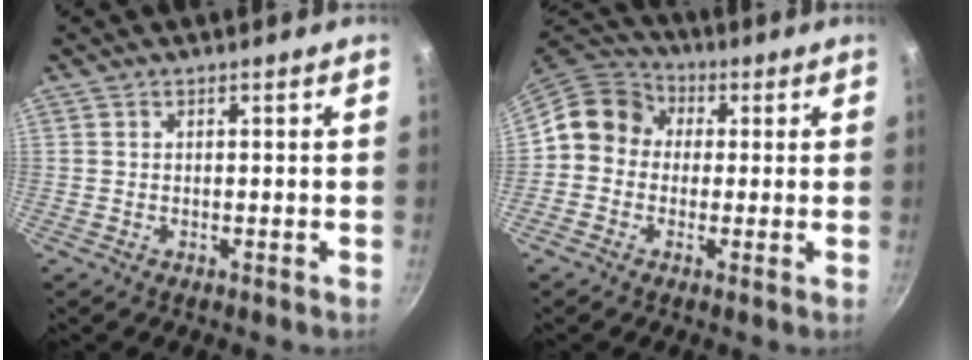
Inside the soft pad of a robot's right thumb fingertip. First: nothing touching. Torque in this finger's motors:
{"motor_torque": [0.74, 0.93, 0.38, -0.58, 0.05]}